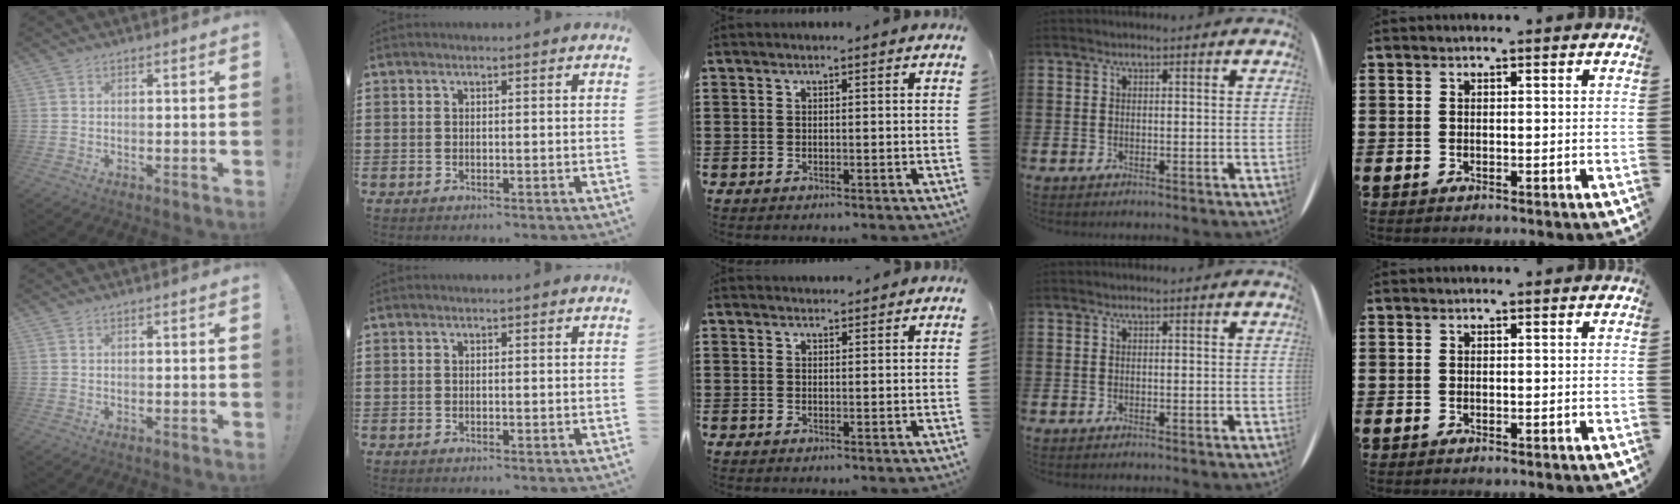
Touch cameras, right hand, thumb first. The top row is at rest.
{"middle": {"total": 1.5, "force": [1.5, 0.3, 0.0], "torque": [0.005, -0.001, 0.026]}}